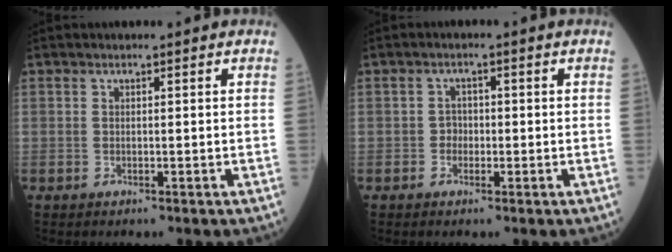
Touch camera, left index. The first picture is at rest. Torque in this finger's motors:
{"motor_torque": [-0.22, 0.21, 0.00, -0.01]}